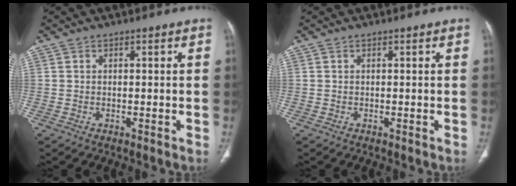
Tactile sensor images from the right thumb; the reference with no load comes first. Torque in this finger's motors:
{"motor_torque": [0.00, 0.00, 0.00, 0.00, 0.00]}